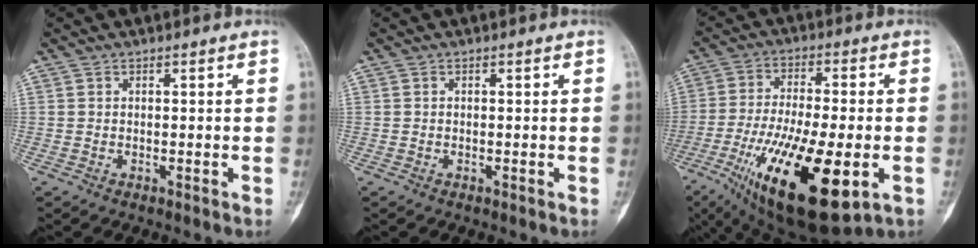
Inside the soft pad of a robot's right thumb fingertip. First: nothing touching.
{"total": 0.0}
{"total": 23.7, "force": [-7.8, 7.9, 21.0], "torque": [-0.395, -0.021, -0.115]}